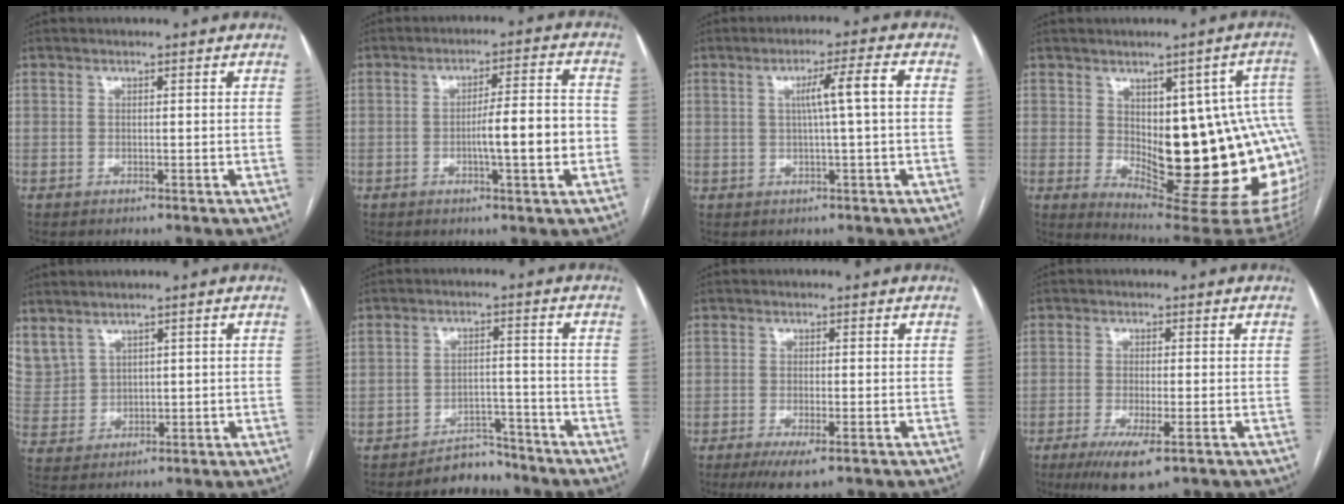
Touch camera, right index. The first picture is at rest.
{"total": 8.4, "force": [-1.8, 0.6, 8.2], "torque": [-0.126, 0.011, -0.028]}
{"total": 5.7, "force": [0.7, -0.6, 5.7], "torque": [-0.093, 0.010, 0.014]}
{"total": 23.6, "force": [-0.8, 7.0, 22.5], "torque": [-0.212, 0.003, 0.013]}
{"total": 9.5, "force": [5.6, 6.9, 3.4], "torque": [-0.112, 0.022, 0.139]}
{"total": 4.9, "force": [-4.4, 2.0, 0.0], "torque": [0.010, 0.012, -0.069]}
{"total": 4.4, "force": [-2.5, 0.7, 3.5], "torque": [-0.058, -0.010, -0.038]}
{"total": 6.6, "force": [-3.6, 1.1, 5.5], "torque": [-0.095, -0.018, -0.055]}